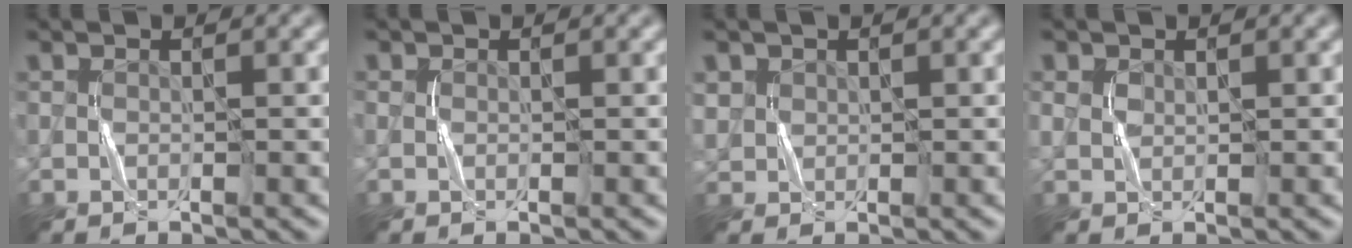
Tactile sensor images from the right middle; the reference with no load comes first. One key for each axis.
{"total": 0.0}
{"total": 1.4, "fx": 0.6, "fy": 1.2, "fz": 0.1, "tx": -0.007, "ty": 0.000, "tz": 0.017}
{"total": 0.7, "fx": 0.4, "fy": 0.5, "fz": 0.1, "tx": -0.005, "ty": -0.001, "tz": 0.012}